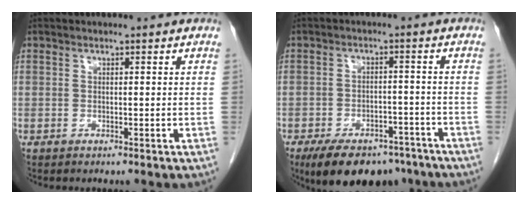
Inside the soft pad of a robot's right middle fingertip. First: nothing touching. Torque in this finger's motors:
{"motor_torque": [1.25, -0.89, 0.18, 0.08]}